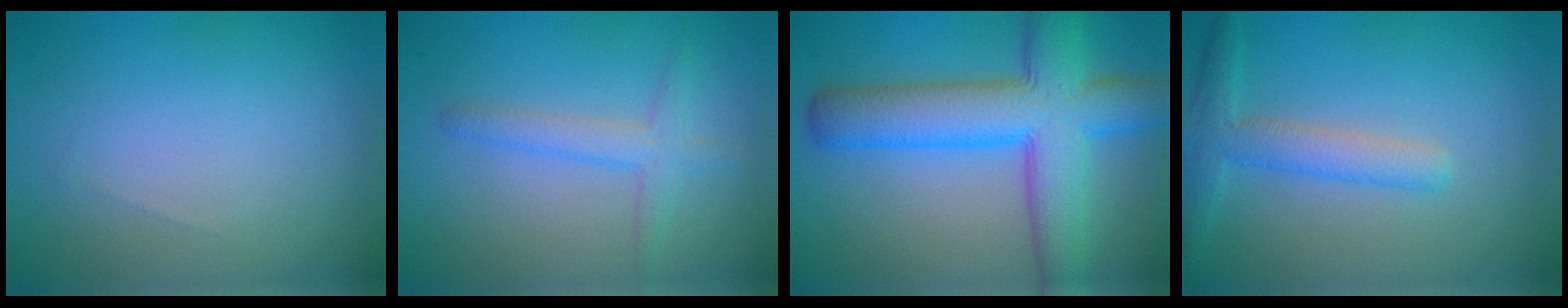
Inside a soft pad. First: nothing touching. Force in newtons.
{"total": 2.4, "press": 2.4, "slide": 0.1}
{"total": 9.7, "press": 9.7, "slide": 0.2}
{"total": 3.3, "press": 3.3, "slide": 0.2}